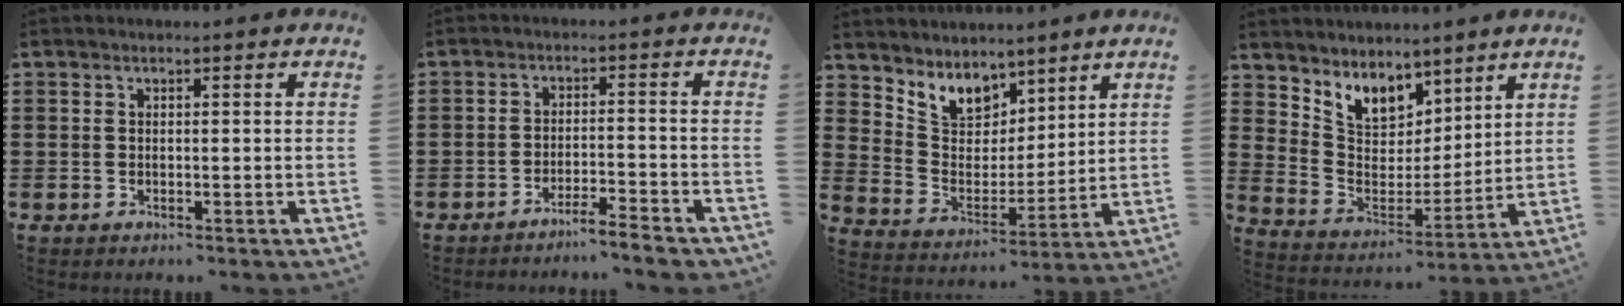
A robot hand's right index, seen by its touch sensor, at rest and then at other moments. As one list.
[{"total": 3.9, "force": [-3.7, -0.4, 1.2], "torque": [-0.022, -0.006, -0.076]}, {"total": 7.0, "force": [5.6, 4.0, 1.4], "torque": [-0.065, -0.029, 0.107]}, {"total": 7.1, "force": [5.8, 3.9, 0.8], "torque": [-0.058, -0.040, 0.110]}]